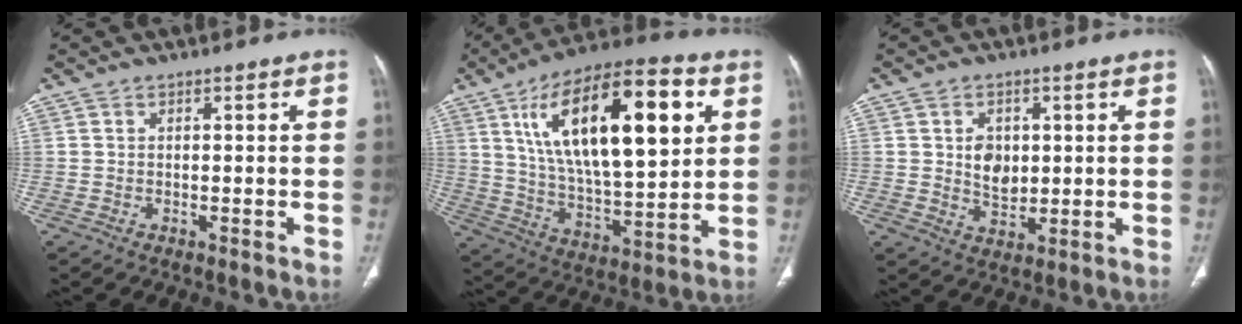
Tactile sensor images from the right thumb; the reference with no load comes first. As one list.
[{"total": 27.0, "force": [8.9, 10.7, 23.1], "torque": [-0.367, -0.016, 0.147]}, {"total": 5.7, "force": [1.0, 4.3, 3.7], "torque": [-0.037, -0.009, 0.025]}]